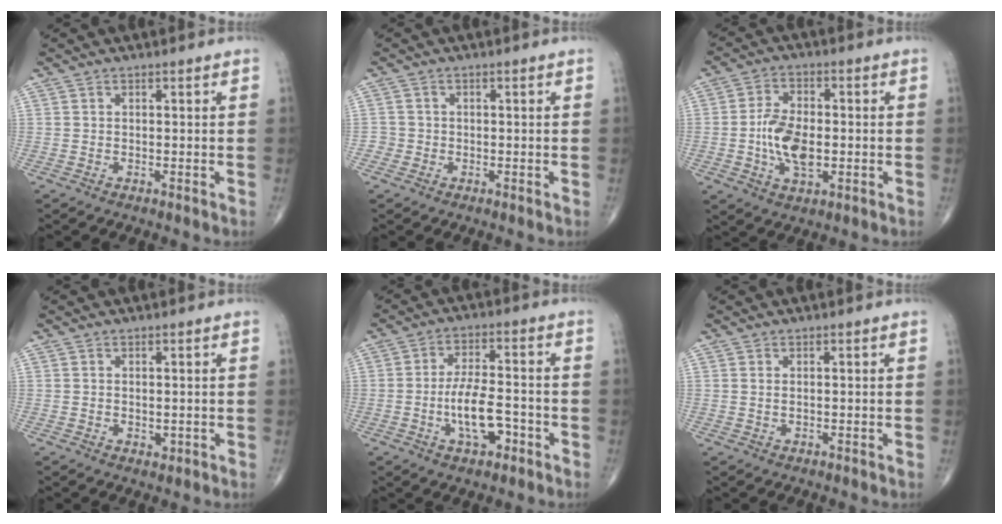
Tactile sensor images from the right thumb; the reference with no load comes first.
{"total": 1.7, "force": [-0.6, 1.6, -0.2], "torque": [0.015, 0.008, -0.018]}
{"total": 9.6, "force": [-1.2, 5.3, 7.9], "torque": [-0.140, 0.006, -0.024]}
{"total": 1.3, "force": [-0.1, 0.9, 0.9], "torque": [-0.012, -0.003, 0.003]}
{"total": 9.0, "force": [-3.0, 3.9, 7.5], "torque": [-0.133, 0.023, -0.052]}
{"total": 0.6, "force": [0.2, 0.3, 0.5], "torque": [-0.013, 0.000, 0.006]}